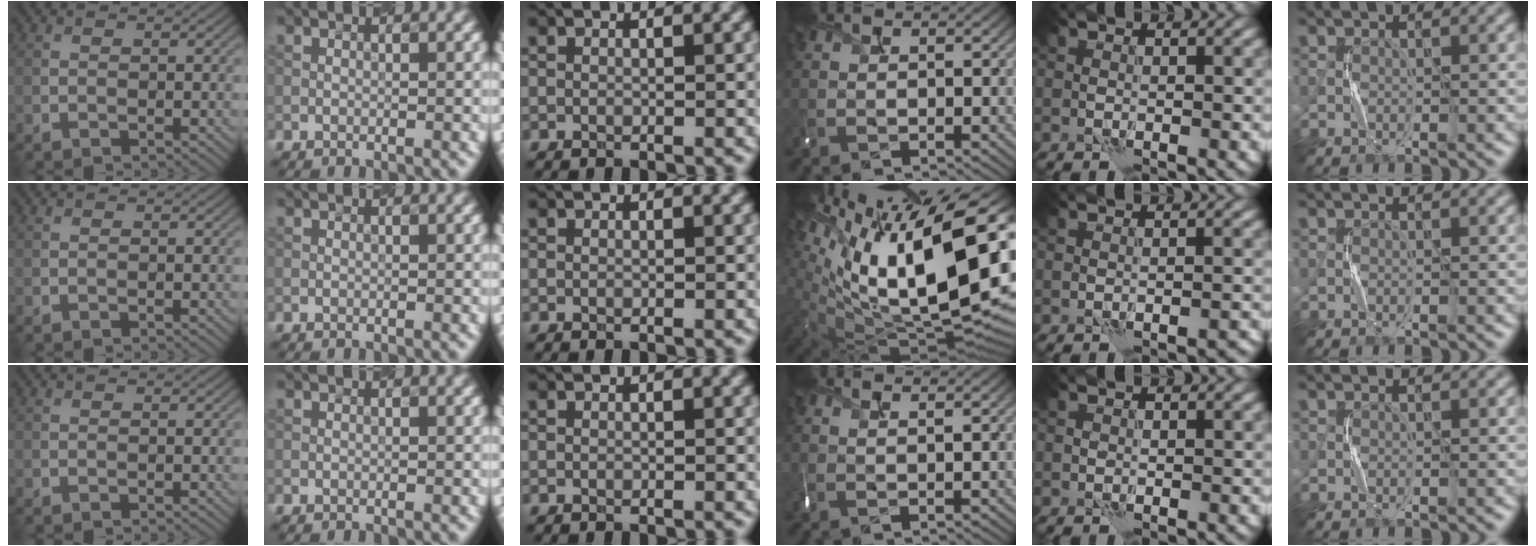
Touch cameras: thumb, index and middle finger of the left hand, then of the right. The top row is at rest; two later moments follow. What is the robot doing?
{"motion": "shake", "object": "tambourine"}